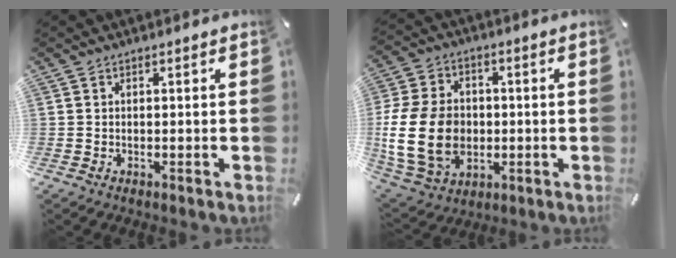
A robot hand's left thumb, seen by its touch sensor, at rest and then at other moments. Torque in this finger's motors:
{"motor_torque": [0.79, 1.22, 2.57, 0.20, 0.29]}